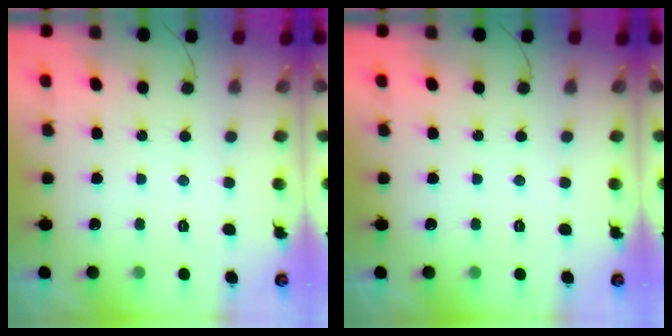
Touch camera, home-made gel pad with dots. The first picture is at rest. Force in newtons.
{"total": 0.0}